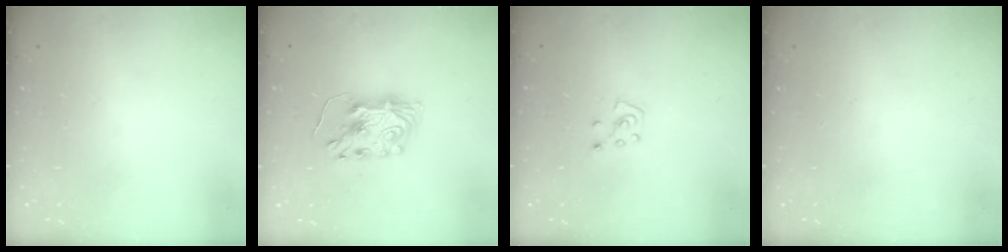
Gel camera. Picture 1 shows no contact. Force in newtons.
{"total": 8.1, "press": 8.1, "slide": 0.5}
{"total": 5.0, "press": 5.0, "slide": 0.4}
{"total": 0.0}